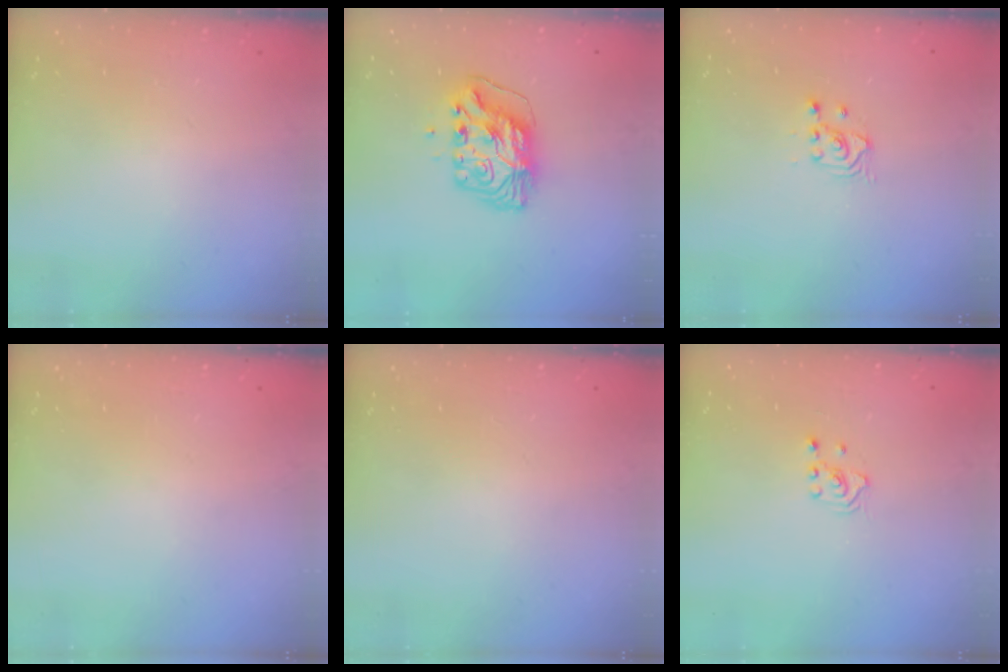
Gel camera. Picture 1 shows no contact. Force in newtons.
{"total": 11.3, "press": 11.3, "slide": 1.1}
{"total": 2.7, "press": 2.7, "slide": 0.3}
{"total": 0.0}
{"total": 0.0}
{"total": 2.0, "press": 2.0, "slide": 0.3}